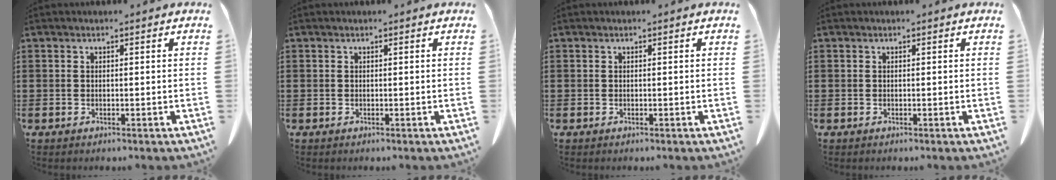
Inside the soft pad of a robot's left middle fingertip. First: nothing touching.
{"total": 0.0}
{"total": 0.0}
{"total": 0.0}